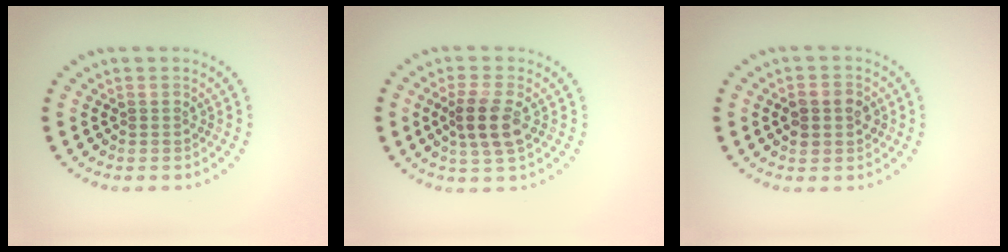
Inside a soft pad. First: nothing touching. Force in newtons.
{"total": 3.6, "press": 3.4, "slide": 1.3}
{"total": 2.7, "press": 2.7, "slide": 0.2}